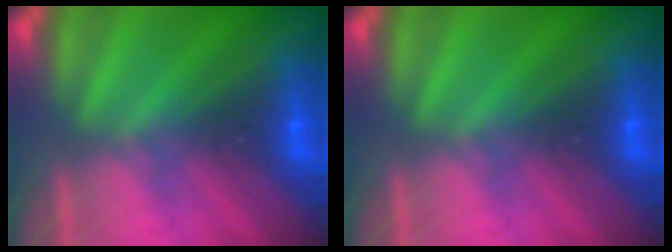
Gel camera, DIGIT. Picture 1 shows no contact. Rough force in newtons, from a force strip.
{"total": 0.0}